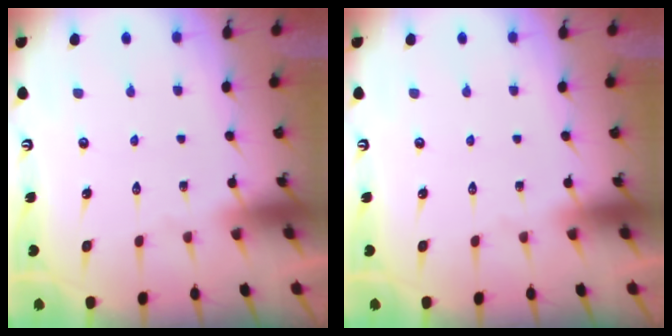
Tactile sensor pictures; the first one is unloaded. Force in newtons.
{"total": 0.0}